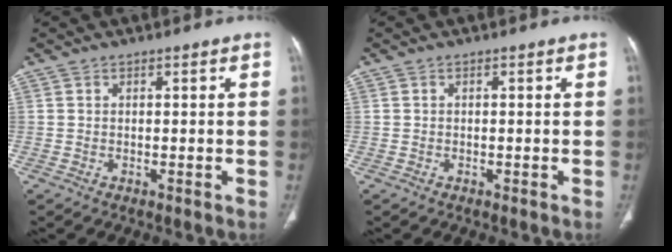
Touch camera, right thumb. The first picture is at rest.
{"total": 0.0}